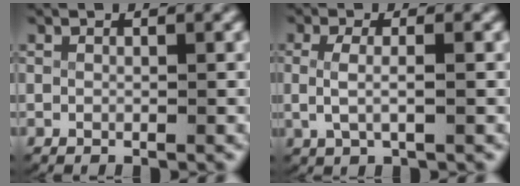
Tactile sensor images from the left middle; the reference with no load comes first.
{"total": 2.6, "force": [-0.1, 1.1, 2.4], "torque": [-0.063, -0.008, 0.005]}